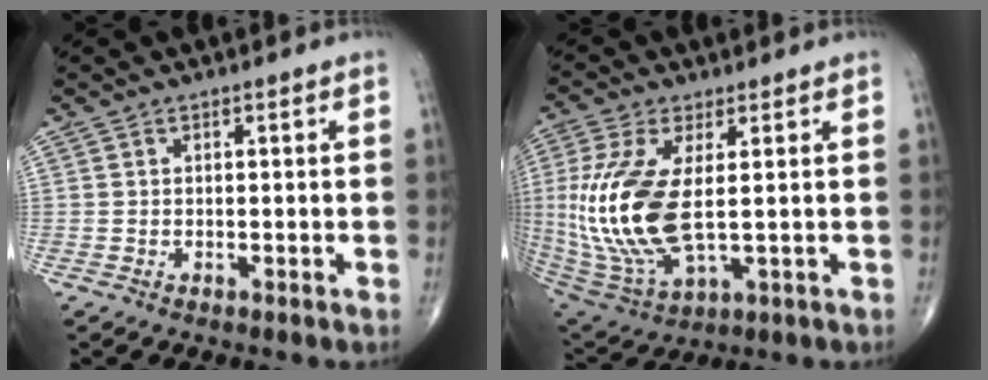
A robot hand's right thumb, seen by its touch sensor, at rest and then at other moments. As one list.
[{"total": 18.1, "force": [0.8, 7.7, 16.4], "torque": [-0.379, -0.019, 0.030]}]